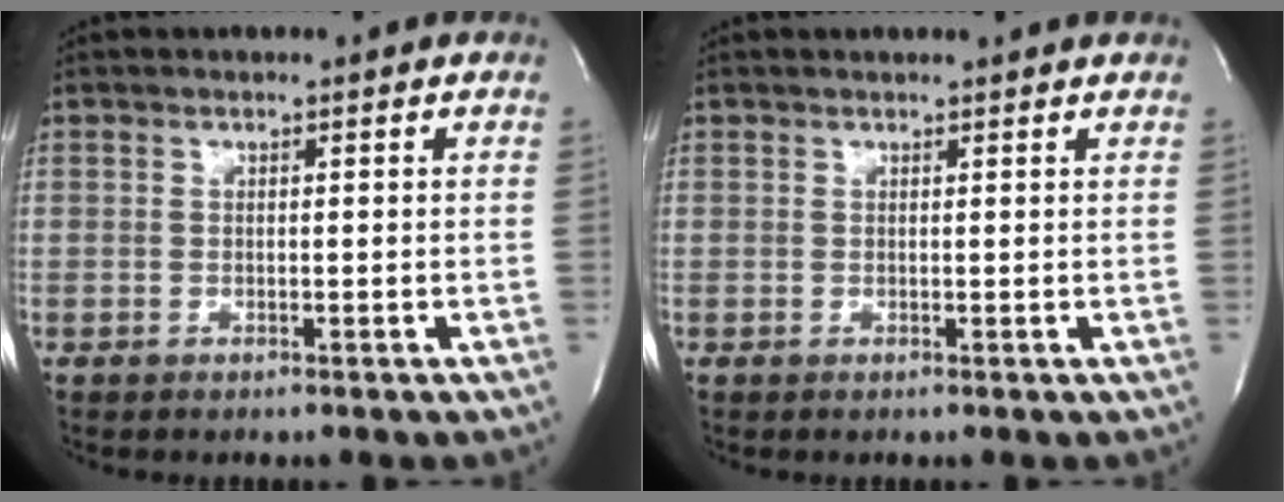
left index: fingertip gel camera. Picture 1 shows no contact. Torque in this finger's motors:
{"motor_torque": [-0.51, -0.49, 0.08, 0.03]}